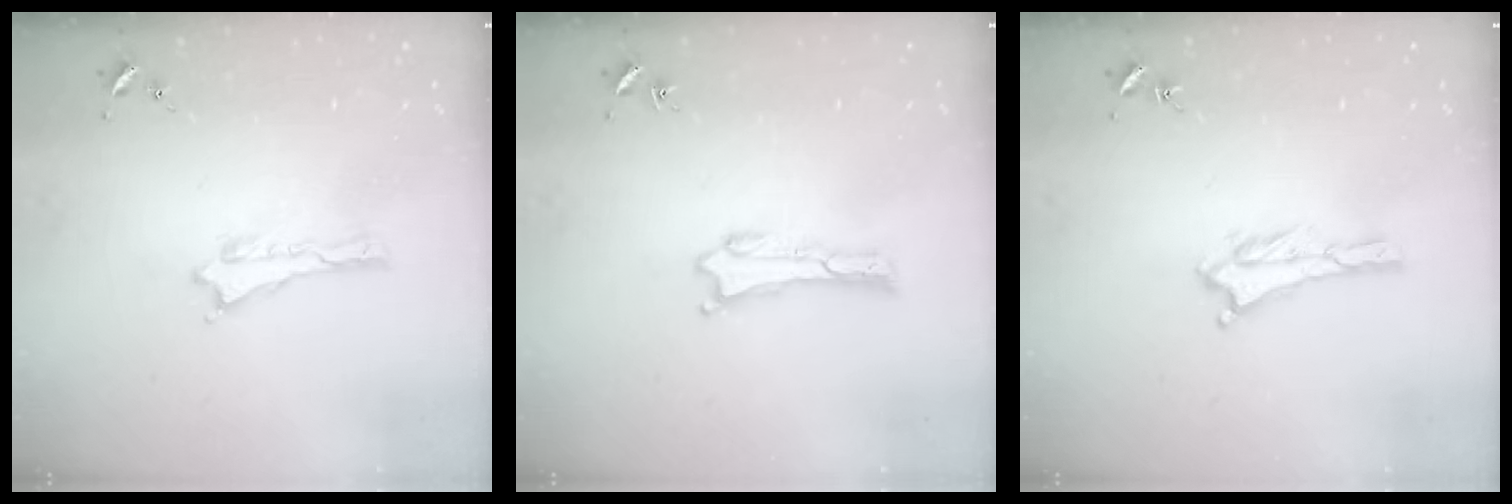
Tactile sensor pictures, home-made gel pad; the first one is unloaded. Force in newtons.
{"total": 0.0}
{"total": 1.6, "press": 1.6, "slide": 0.3}